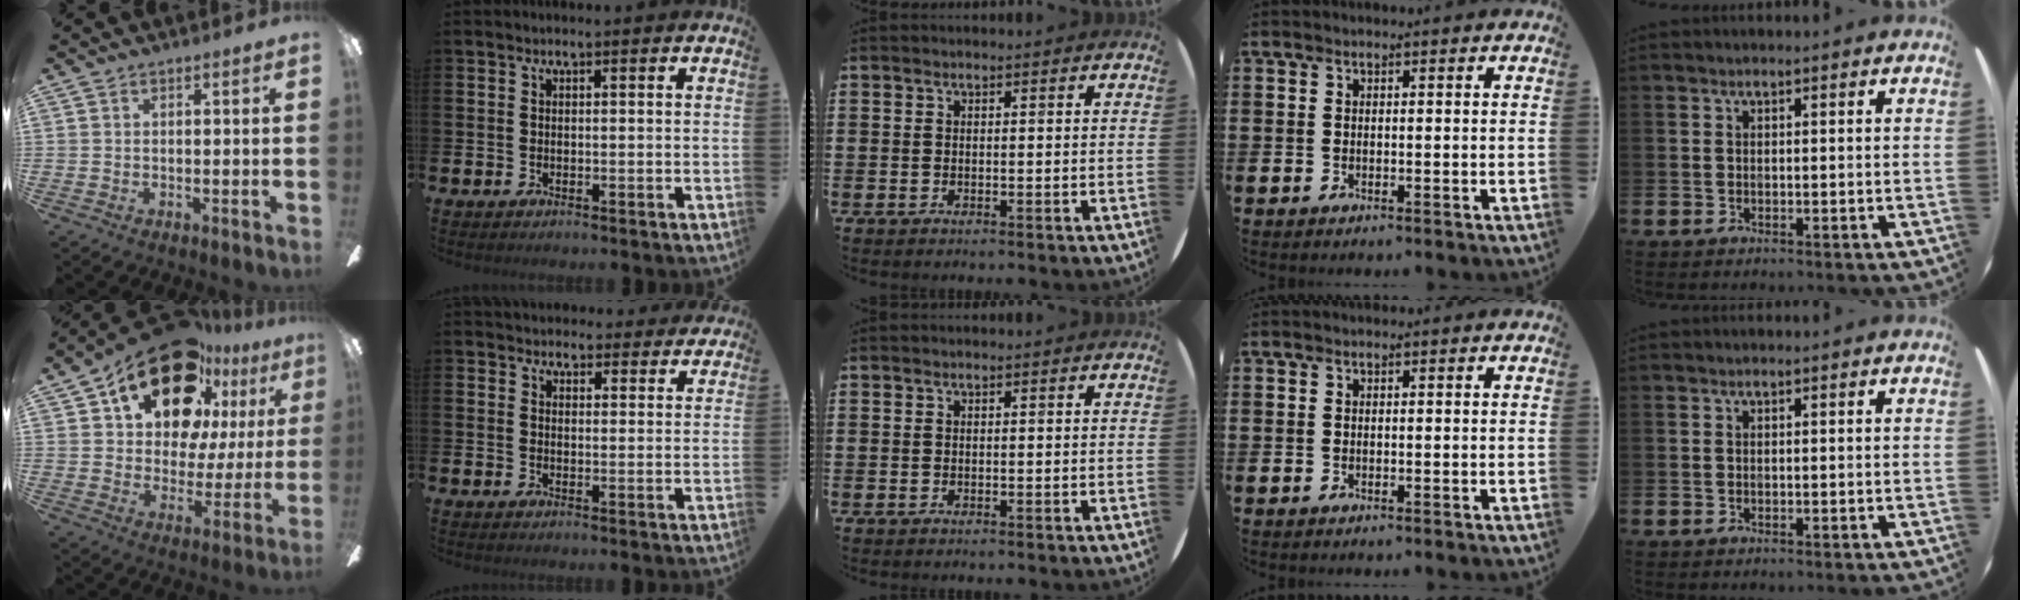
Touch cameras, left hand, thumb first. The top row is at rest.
{"thumb": {"total": 22.5, "force": [14.1, 11.5, 13.2], "torque": [-0.223, -0.081, 0.246]}, "index": {"total": 4.0, "force": [3.8, 1.3, -0.1], "torque": [0.000, -0.023, 0.067]}}